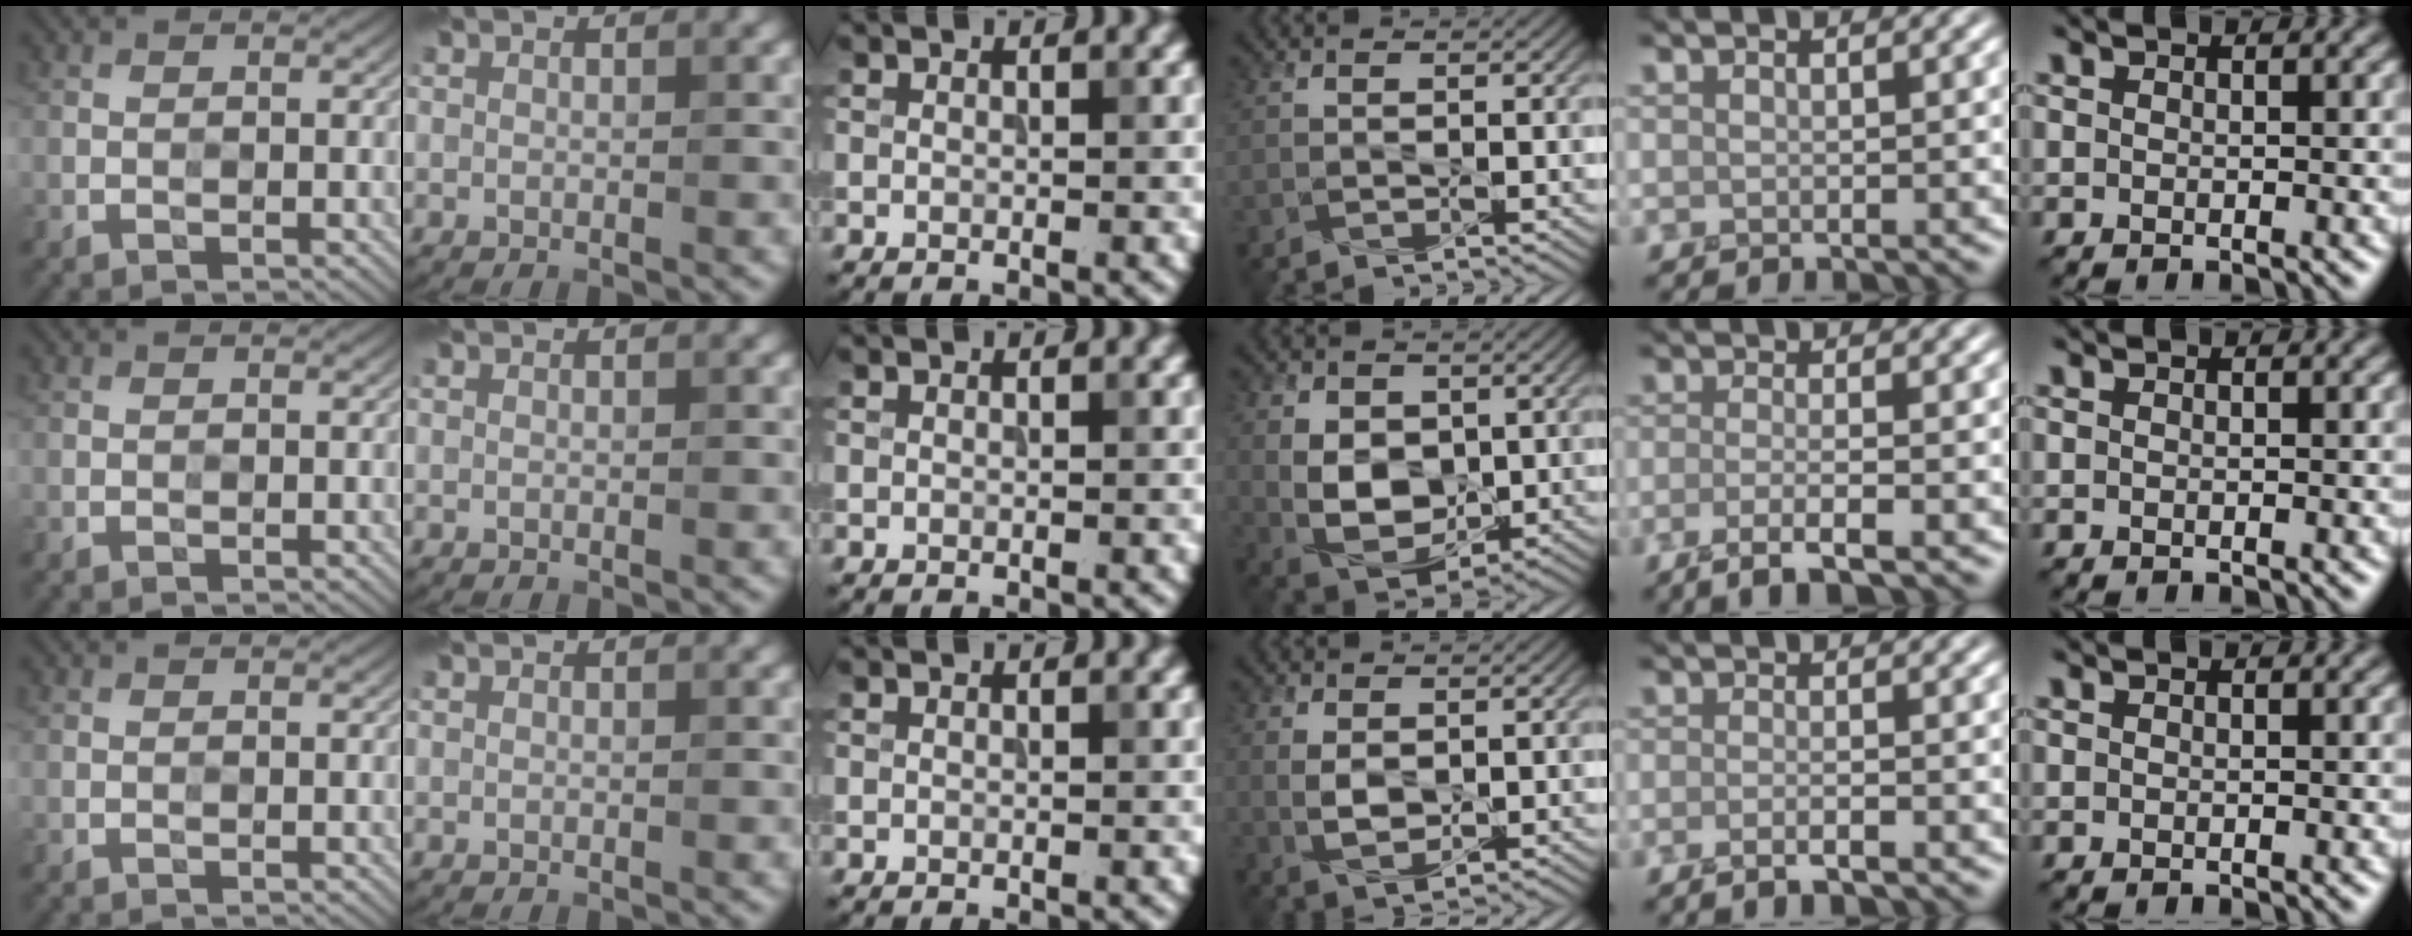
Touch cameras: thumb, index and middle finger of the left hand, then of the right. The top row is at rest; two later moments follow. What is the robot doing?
{"motion": "squeeze", "object": "foam earplug"}